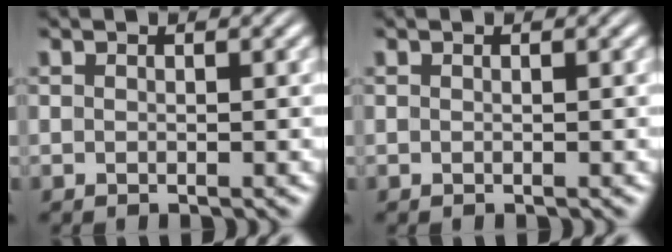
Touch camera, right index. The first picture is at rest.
{"total": 0.0}